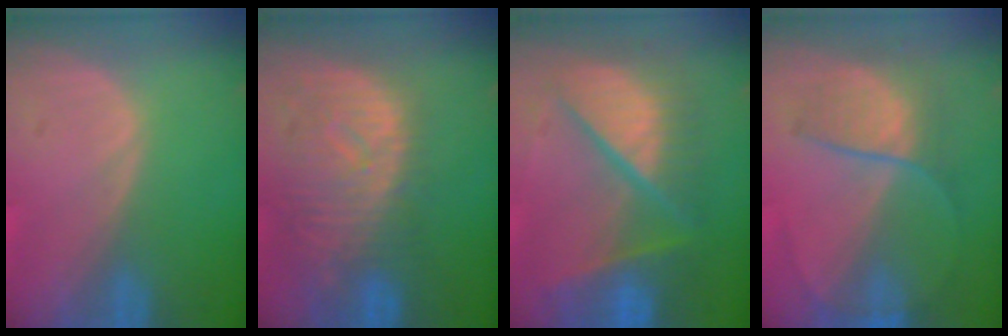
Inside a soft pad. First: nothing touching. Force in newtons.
{"total": 10.9, "press": 9.7, "slide": 5.0}
{"total": 11.1, "press": 11.0, "slide": 1.3}
{"total": 6.5, "press": 6.3, "slide": 1.3}